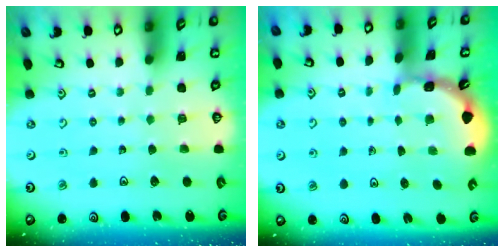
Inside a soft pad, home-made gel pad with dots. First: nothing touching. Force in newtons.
{"total": 1.7, "press": 1.7, "slide": 0.1}